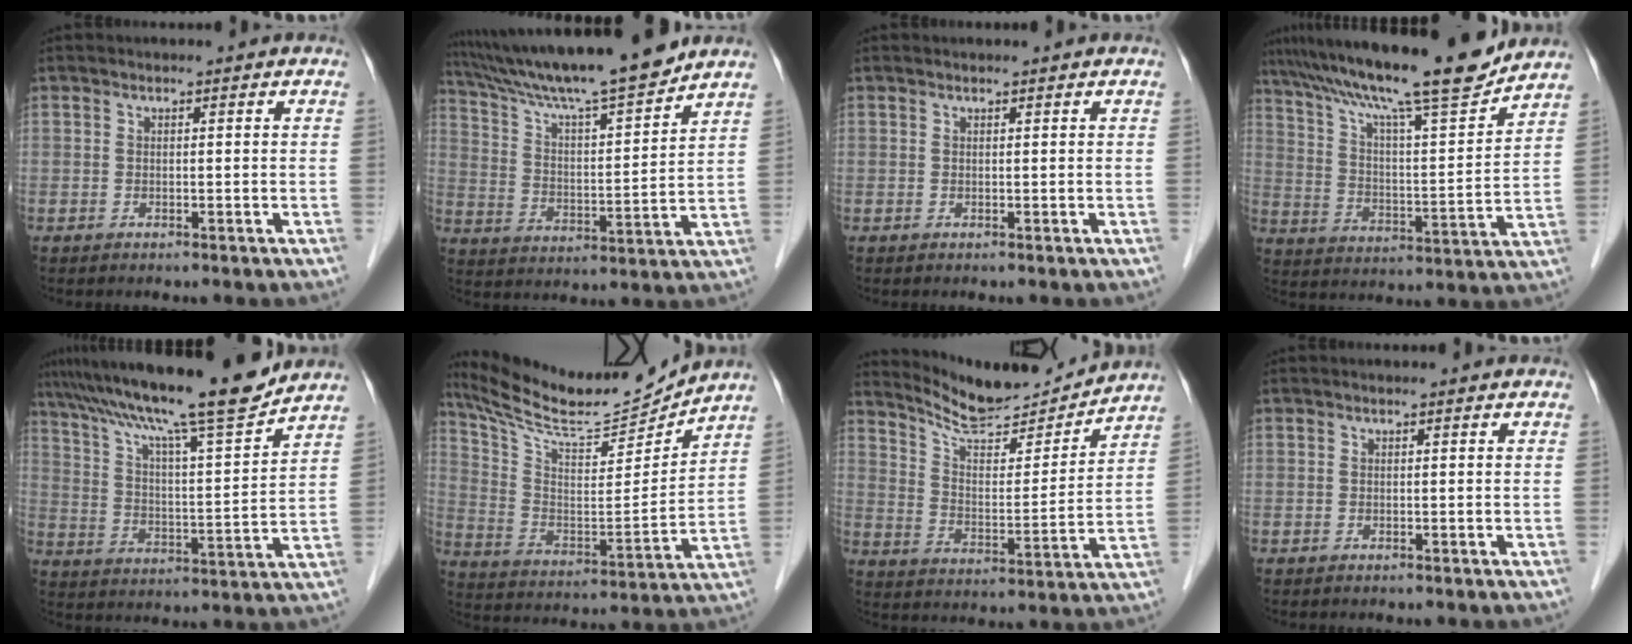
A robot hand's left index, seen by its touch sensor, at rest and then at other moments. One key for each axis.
{"total": 18.0, "fx": 15.8, "fy": 0.0, "fz": 8.7, "tx": -0.151, "ty": 0.006, "tz": 0.260}
{"total": 0.6, "fx": 0.6, "fy": -0.1, "fz": 0.0, "tx": -0.006, "ty": 0.005, "tz": 0.011}
{"total": 20.5, "fx": 17.3, "fy": 0.8, "fz": 11.0, "tx": -0.186, "ty": 0.006, "tz": 0.272}
{"total": 19.0, "fx": 16.1, "fy": -0.2, "fz": 10.1, "tx": -0.170, "ty": 0.002, "tz": 0.253}
{"total": 17.7, "fx": 16.6, "fy": 1.3, "fz": 6.0, "tx": -0.122, "ty": -0.020, "tz": 0.279}
{"total": 14.0, "fx": 13.6, "fy": 0.9, "fz": 3.2, "tx": -0.059, "ty": -0.011, "tz": 0.218}
{"total": 0.5, "fx": 0.5, "fy": 0.0, "fz": 0.1, "tx": -0.004, "ty": 0.007, "tz": 0.008}